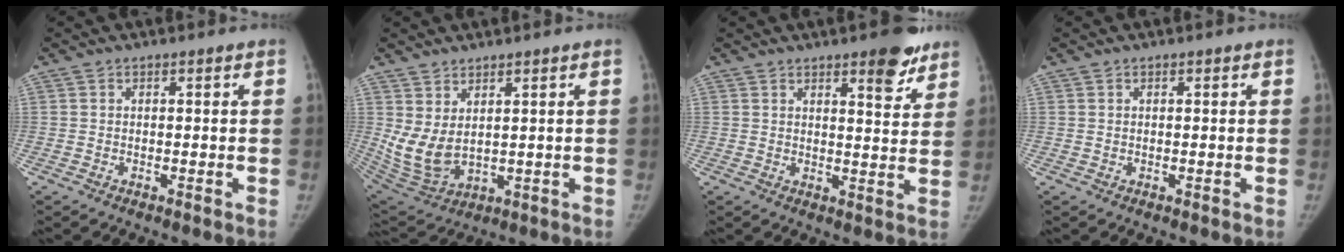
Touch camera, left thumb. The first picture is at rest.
{"total": 8.8, "force": [2.5, 4.7, 7.0], "torque": [-0.140, -0.021, 0.071]}
{"total": 7.6, "force": [5.1, 2.3, 5.1], "torque": [-0.044, -0.031, 0.066]}
{"total": 0.0}